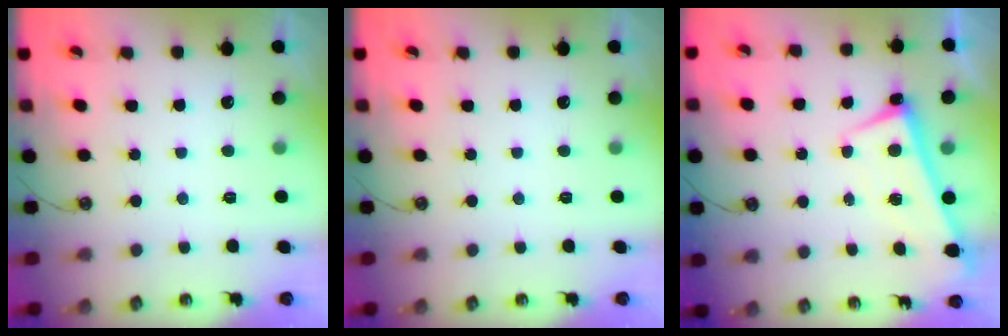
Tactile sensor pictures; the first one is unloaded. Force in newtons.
{"total": 0.0}
{"total": 1.2, "press": 0.8, "slide": 0.9}